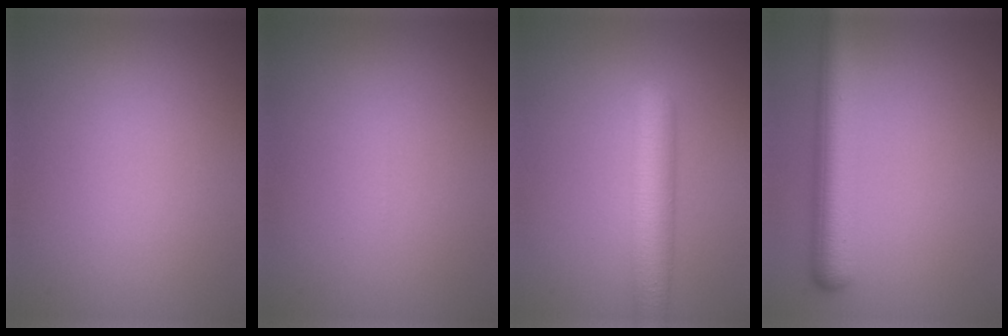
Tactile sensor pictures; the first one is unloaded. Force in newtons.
{"total": 0.0}
{"total": 5.1, "press": 5.1, "slide": 0.2}
{"total": 5.2, "press": 5.2, "slide": 0.1}